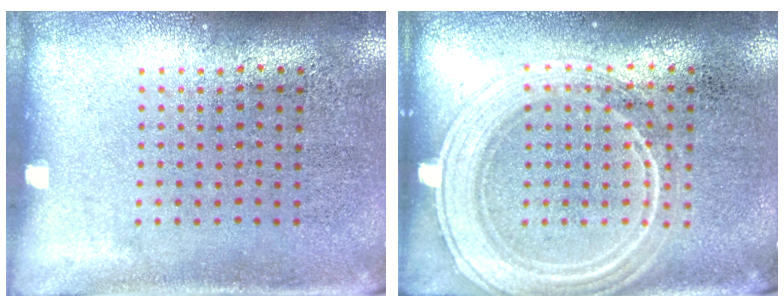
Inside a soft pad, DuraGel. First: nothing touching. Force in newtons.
{"total": 3.4, "press": 3.3, "slide": 0.6}